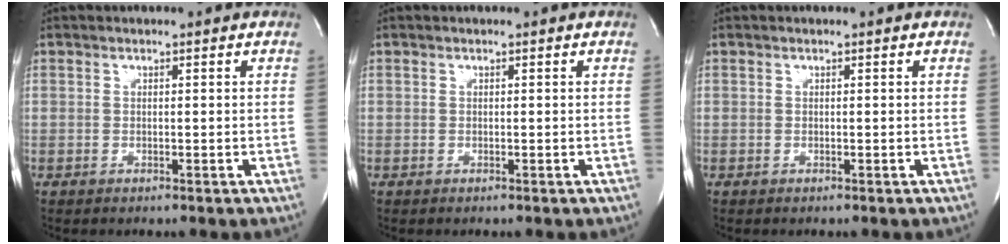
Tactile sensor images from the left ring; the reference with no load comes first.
{"total": 0.0}
{"total": 0.0}